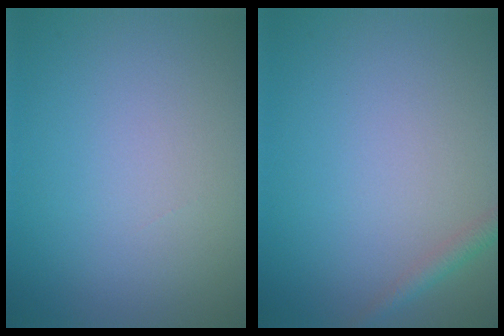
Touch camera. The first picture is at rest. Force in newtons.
{"total": 1.4, "press": 1.4, "slide": 0.1}